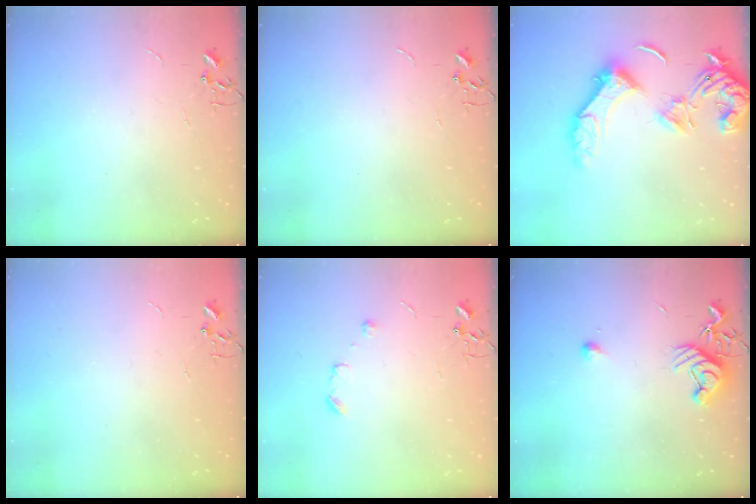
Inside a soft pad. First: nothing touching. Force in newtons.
{"total": 0.0}
{"total": 17.5, "press": 17.4, "slide": 2.4}
{"total": 0.0}
{"total": 6.5, "press": 6.4, "slide": 1.1}
{"total": 9.1, "press": 9.1, "slide": 1.0}